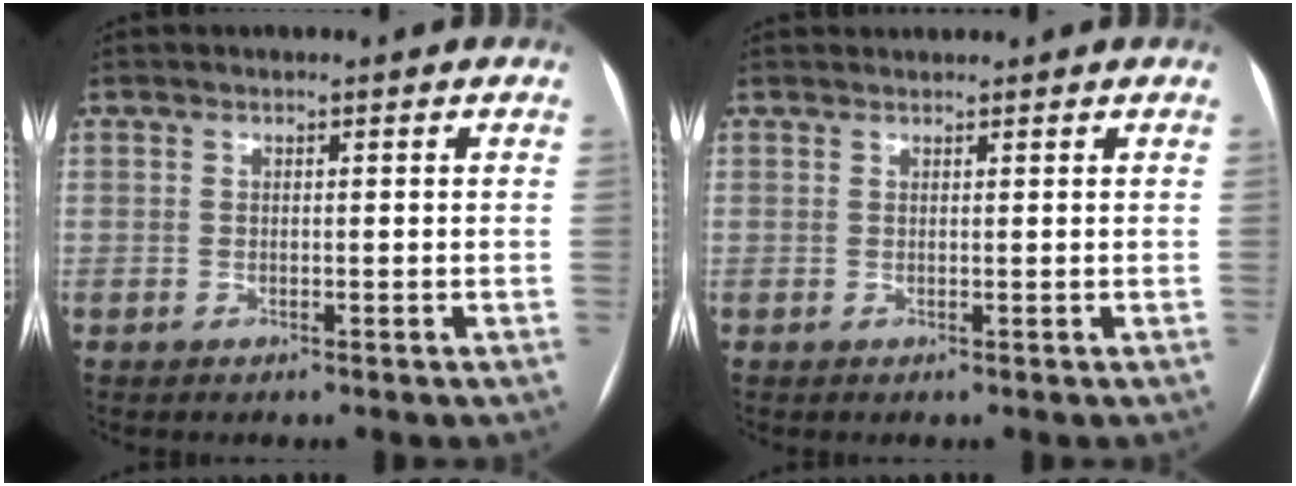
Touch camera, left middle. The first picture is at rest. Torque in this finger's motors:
{"motor_torque": [-0.39, -0.15, -0.20, -0.03]}